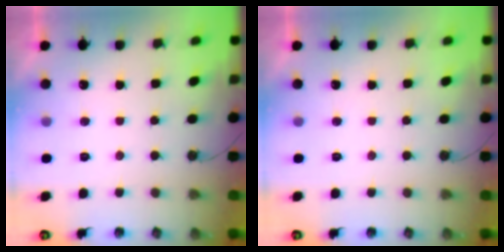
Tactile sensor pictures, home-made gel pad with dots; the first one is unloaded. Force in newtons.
{"total": 0.0}